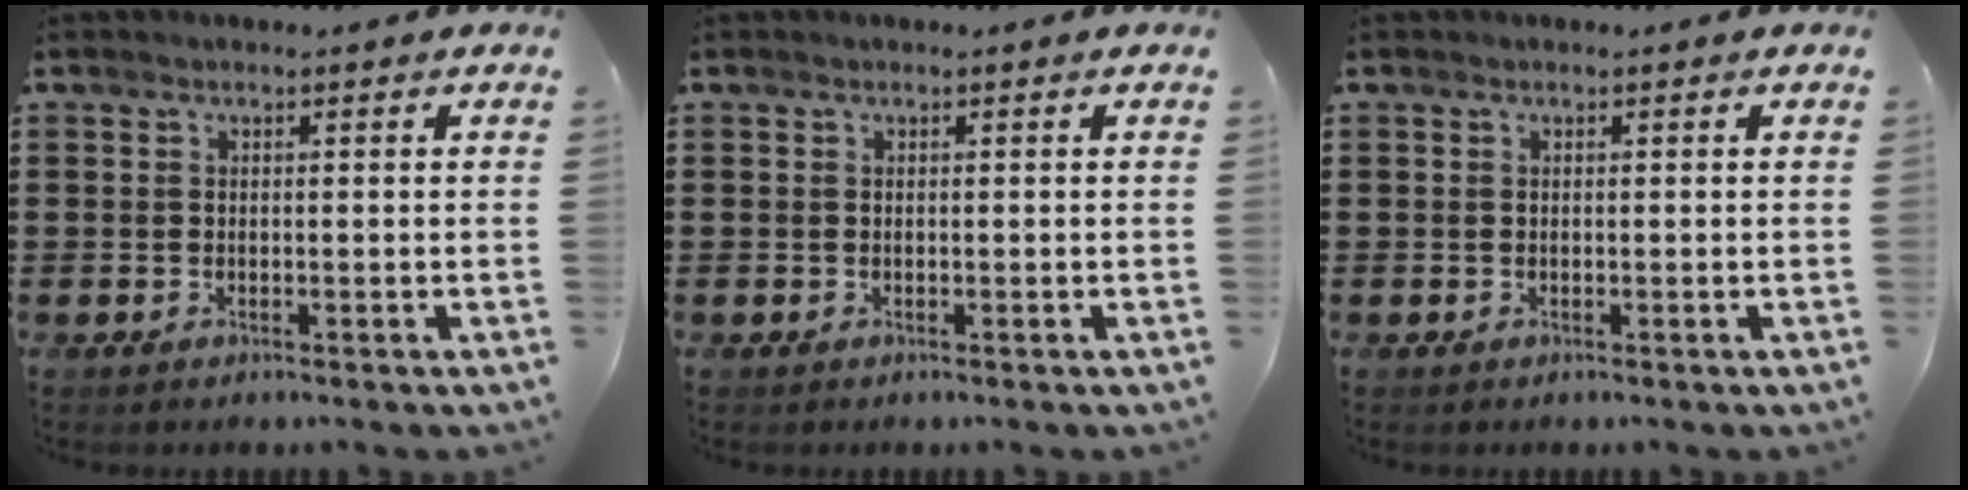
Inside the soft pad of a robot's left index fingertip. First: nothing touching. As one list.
[{"total": 0.0}, {"total": 0.0}]